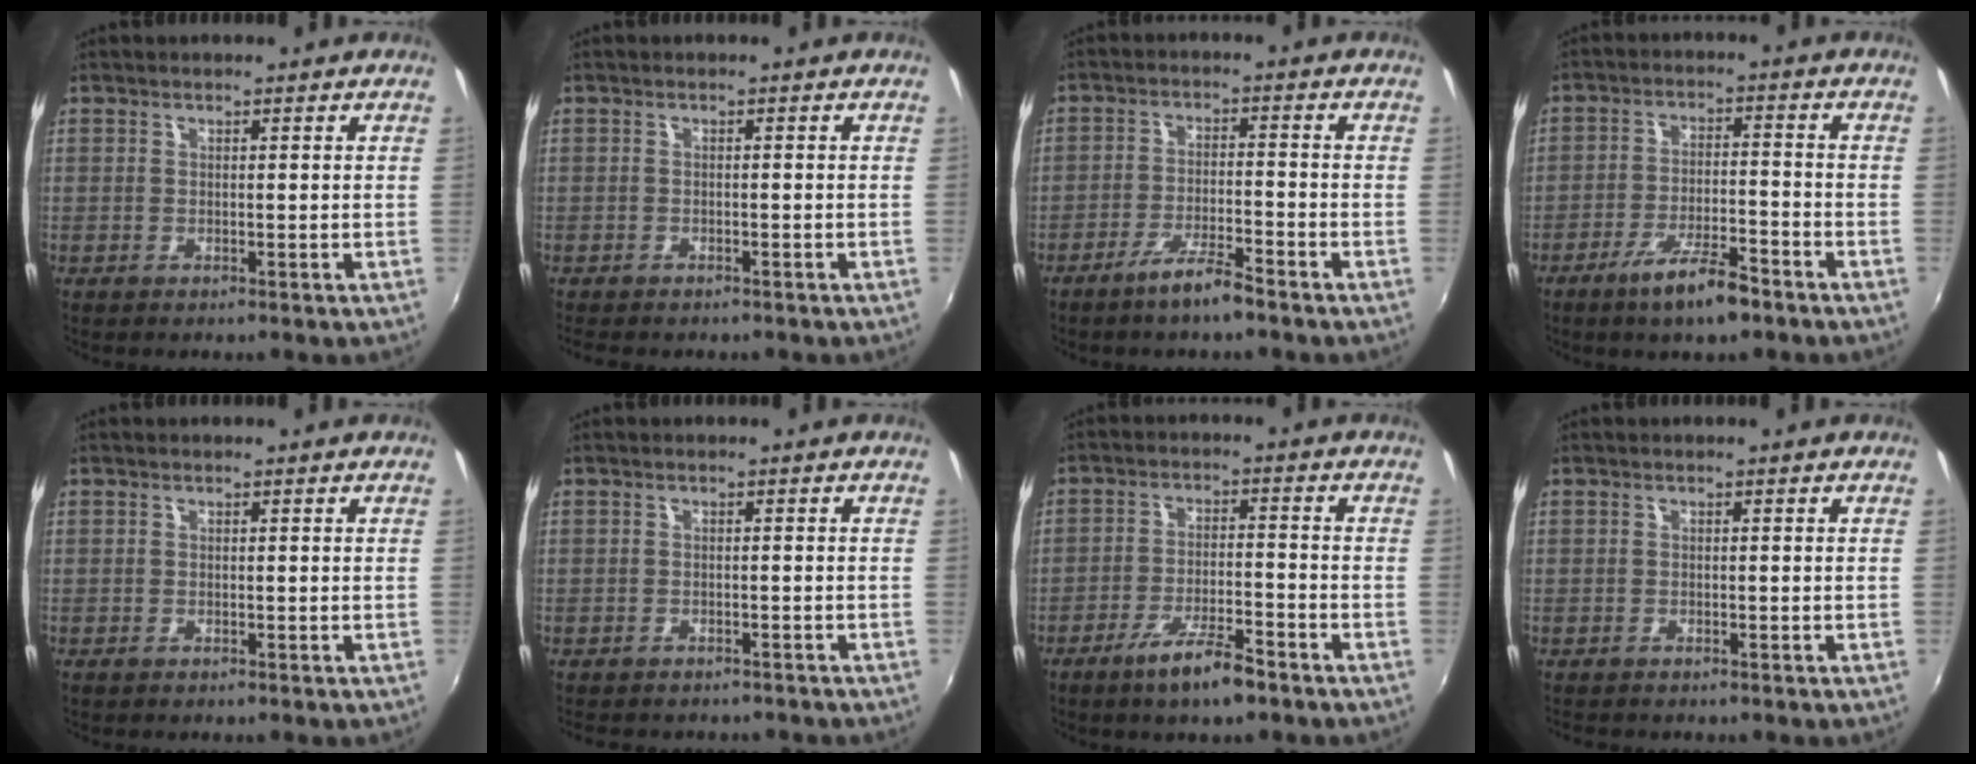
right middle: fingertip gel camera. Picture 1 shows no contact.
{"total": 3.1, "force": [-2.7, 1.2, 1.2], "torque": [-0.032, -0.016, -0.040]}
{"total": 5.9, "force": [-4.6, 0.6, 3.6], "torque": [-0.082, -0.002, -0.083]}
{"total": 8.7, "force": [-6.0, 2.1, 5.9], "torque": [-0.119, -0.005, -0.100]}
{"total": 0.0}
{"total": 5.5, "force": [-4.8, 1.9, 1.9], "torque": [-0.045, -0.017, -0.066]}
{"total": 8.1, "force": [-5.7, 1.7, 5.4], "torque": [-0.113, -0.005, -0.097]}
{"total": 1.6, "force": [-1.4, 0.7, 0.4], "torque": [-0.013, -0.007, -0.022]}